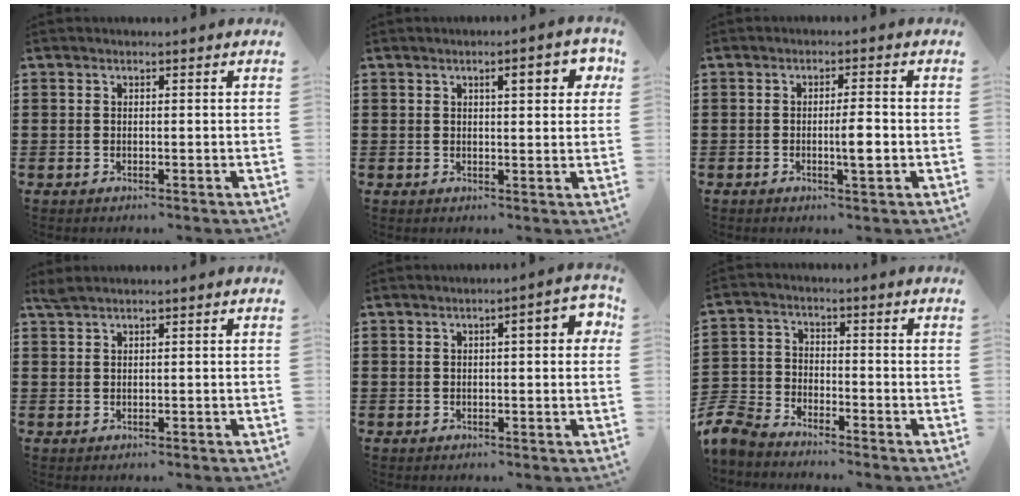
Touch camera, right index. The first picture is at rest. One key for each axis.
{"total": 4.4, "fx": 1.6, "fy": 1.2, "fz": 3.9, "tx": -0.055, "ty": -0.001, "tz": 0.019}
{"total": 3.8, "fx": -0.7, "fy": 0.5, "fz": 3.7, "tx": -0.062, "ty": -0.002, "tz": -0.012}
{"total": 0.9, "fx": 0.7, "fy": 0.0, "fz": 0.5, "tx": -0.012, "ty": -0.001, "tz": 0.014}
{"total": 4.2, "fx": 0.7, "fy": 0.8, "fz": 4.1, "tx": -0.052, "ty": -0.001, "tz": 0.004}
{"total": 6.3, "fx": -5.9, "fy": 1.6, "fz": 1.1, "tx": -0.056, "ty": 0.000, "tz": -0.128}